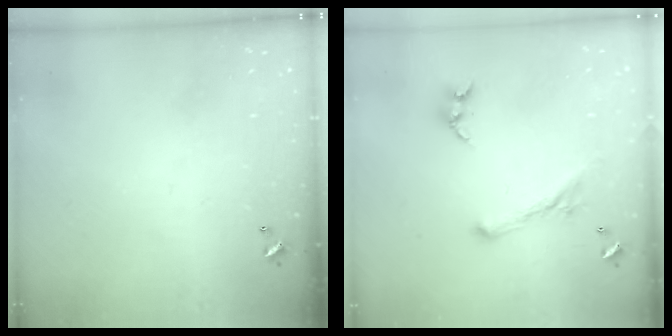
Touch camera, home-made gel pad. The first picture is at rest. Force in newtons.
{"total": 0.0}